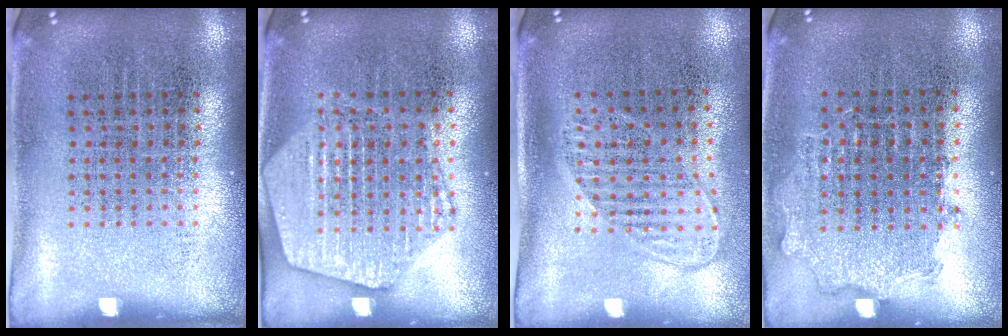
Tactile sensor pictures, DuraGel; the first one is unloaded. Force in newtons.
{"total": 2.0, "press": 2.0, "slide": 0.2}
{"total": 1.5, "press": 1.2, "slide": 0.8}
{"total": 0.9, "press": 0.9, "slide": 0.3}